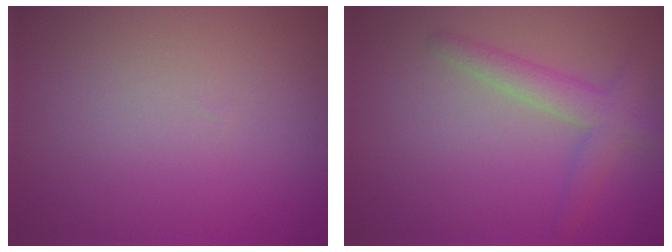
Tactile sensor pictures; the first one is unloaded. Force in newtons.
{"total": 2.7, "press": 2.7, "slide": 0.3}